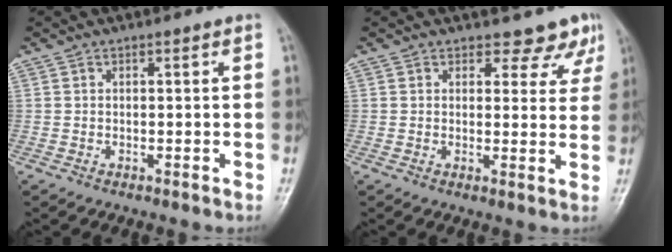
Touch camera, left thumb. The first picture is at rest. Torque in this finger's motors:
{"motor_torque": [-0.27, 0.30, -0.13, -0.11, 0.08]}